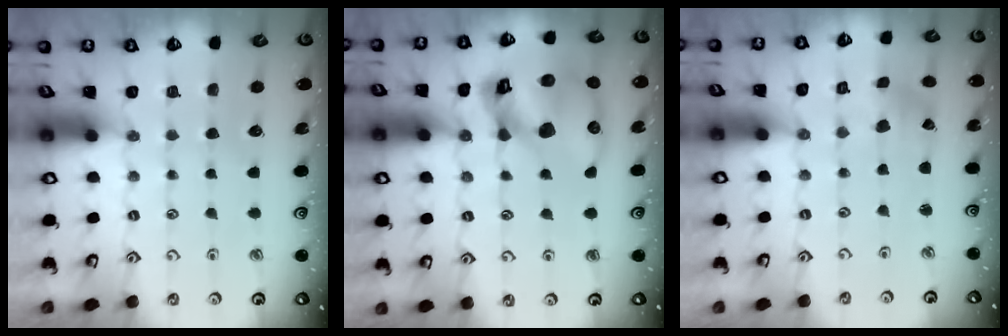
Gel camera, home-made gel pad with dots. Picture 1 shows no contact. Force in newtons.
{"total": 20.9, "press": 20.7, "slide": 2.7}
{"total": 1.5, "press": 1.5, "slide": 0.2}